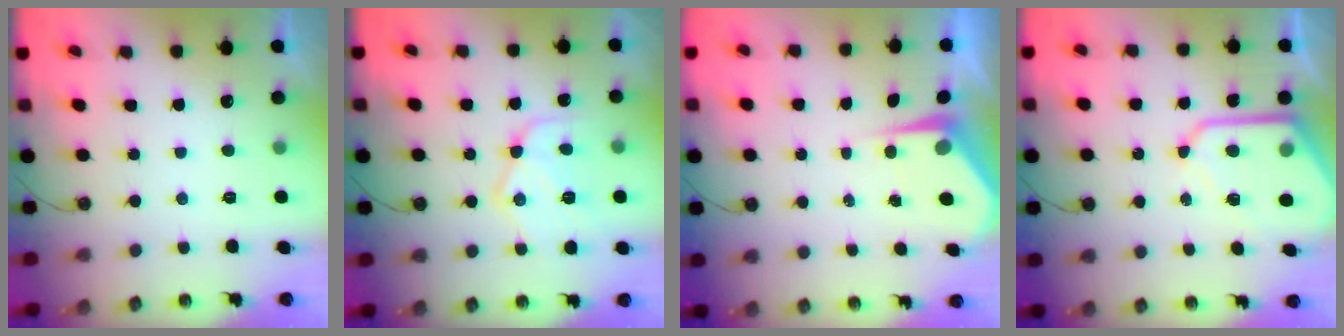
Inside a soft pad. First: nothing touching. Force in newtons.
{"total": 15.1, "press": 15.0, "slide": 1.3}
{"total": 4.8, "press": 4.8, "slide": 0.4}
{"total": 12.2, "press": 12.1, "slide": 1.0}